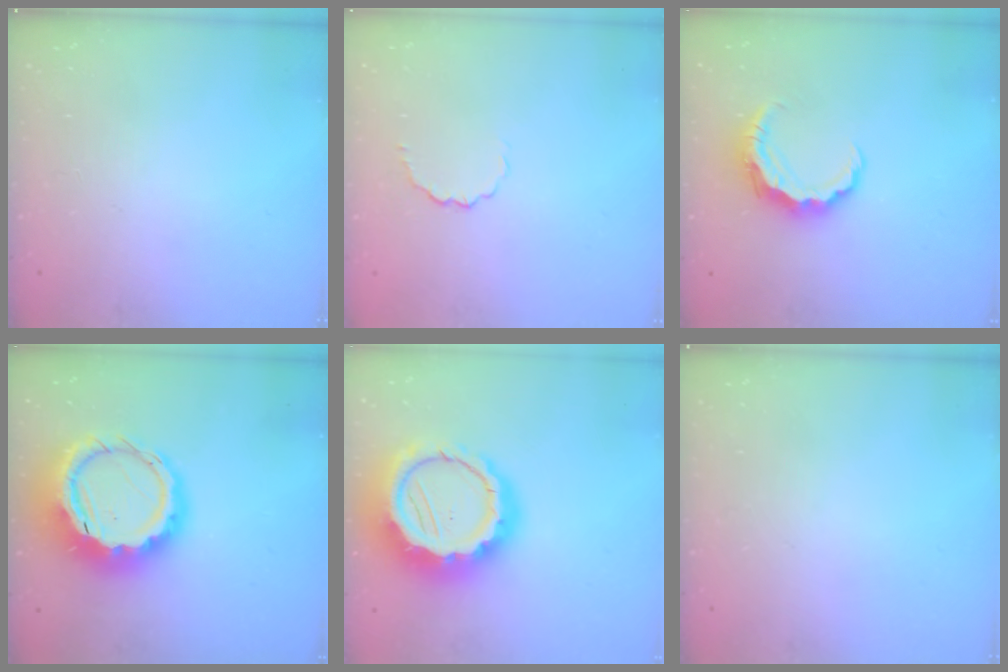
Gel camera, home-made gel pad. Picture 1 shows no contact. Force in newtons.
{"total": 3.7, "press": 3.5, "slide": 1.2}
{"total": 8.4, "press": 8.4, "slide": 0.5}
{"total": 16.5, "press": 16.2, "slide": 3.0}
{"total": 20.7, "press": 20.3, "slide": 4.1}
{"total": 0.0}